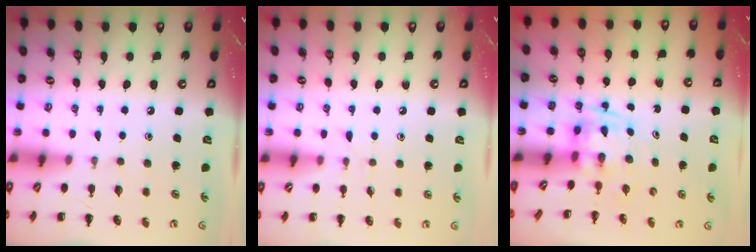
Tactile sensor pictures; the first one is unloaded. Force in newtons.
{"total": 5.0, "press": 4.6, "slide": 2.0}
{"total": 3.2, "press": 3.2, "slide": 0.3}